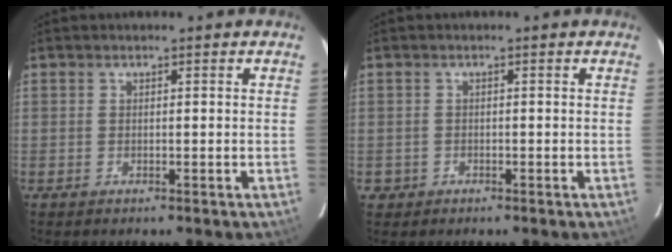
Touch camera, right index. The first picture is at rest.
{"total": 1.8, "force": [-0.6, 1.6, 0.2], "torque": [-0.006, 0.003, -0.007]}